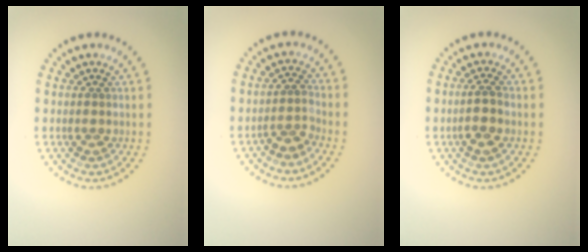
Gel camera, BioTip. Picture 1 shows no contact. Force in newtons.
{"total": 1.8, "press": 1.4, "slide": 1.1}
{"total": 2.3, "press": 2.1, "slide": 0.8}